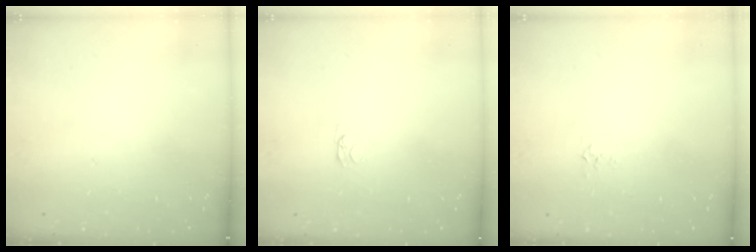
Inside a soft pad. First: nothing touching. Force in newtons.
{"total": 2.1, "press": 2.0, "slide": 0.3}
{"total": 3.2, "press": 3.1, "slide": 0.5}